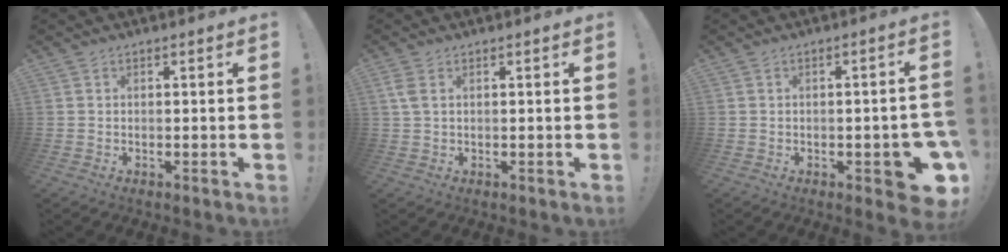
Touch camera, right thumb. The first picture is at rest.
{"total": 3.2, "force": [1.2, 1.3, 2.6], "torque": [-0.061, 0.002, 0.021]}
{"total": 8.3, "force": [-3.3, 3.1, 7.0], "torque": [-0.073, 0.010, -0.046]}